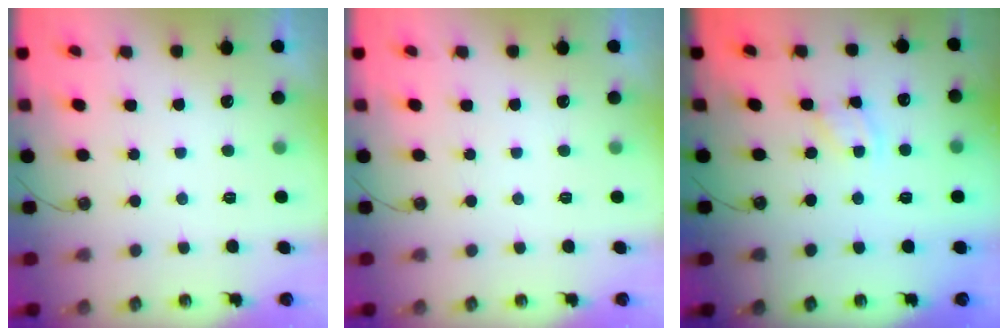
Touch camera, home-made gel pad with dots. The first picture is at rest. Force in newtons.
{"total": 0.0}
{"total": 2.1, "press": 2.1, "slide": 0.3}